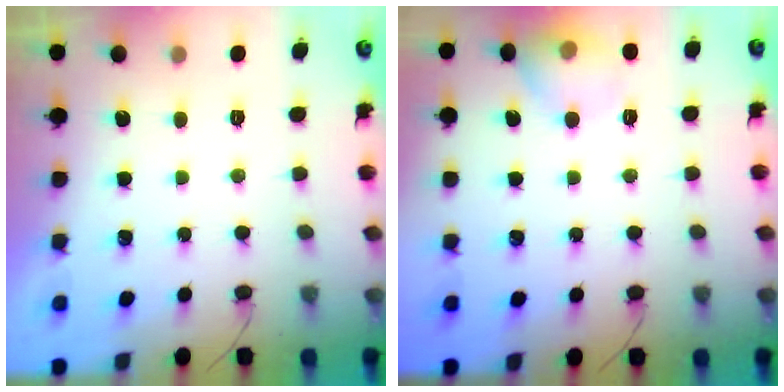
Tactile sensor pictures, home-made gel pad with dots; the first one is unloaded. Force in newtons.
{"total": 10.5, "press": 9.0, "slide": 5.4}